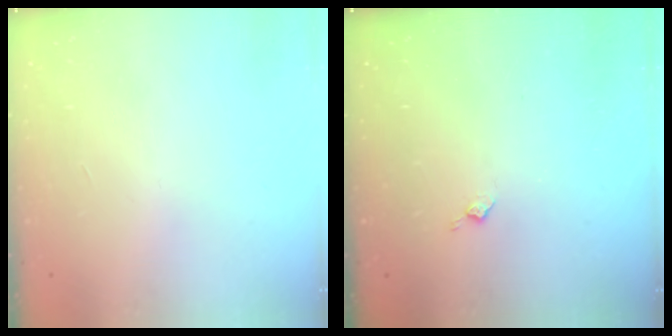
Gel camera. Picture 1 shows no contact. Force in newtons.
{"total": 3.8, "press": 3.7, "slide": 0.7}